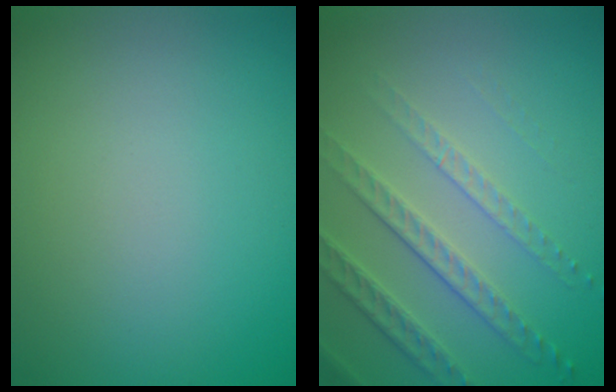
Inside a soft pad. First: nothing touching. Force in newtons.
{"total": 3.5, "press": 3.2, "slide": 1.4}